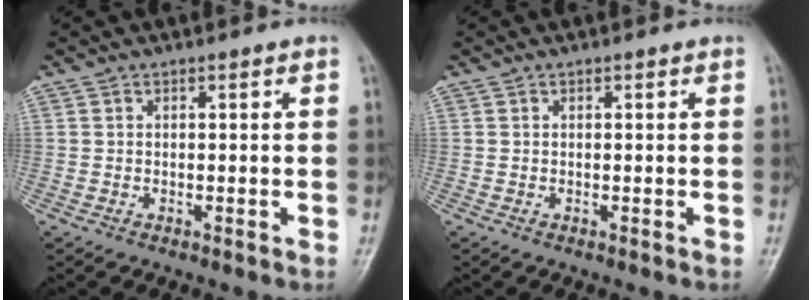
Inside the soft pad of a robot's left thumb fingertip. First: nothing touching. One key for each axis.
{"total": 0.0}